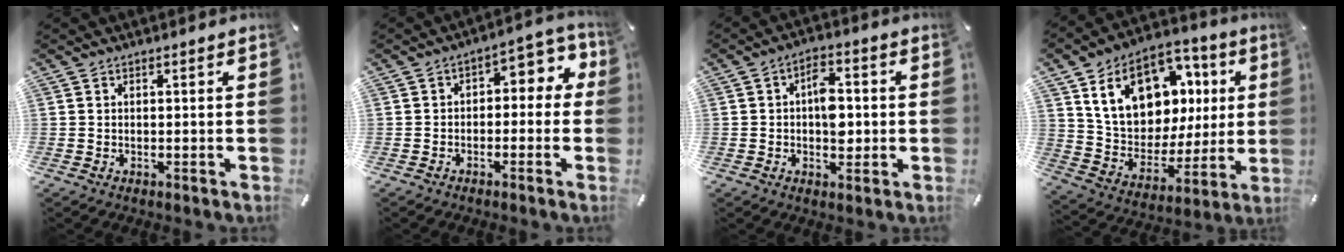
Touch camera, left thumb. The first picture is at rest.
{"total": 5.9, "force": [-0.4, 4.1, 4.2], "torque": [-0.055, 0.003, -0.015]}
{"total": 7.2, "force": [-0.1, 4.7, 5.5], "torque": [-0.061, -0.001, -0.008]}
{"total": 19.4, "force": [7.2, 14.2, 11.0], "torque": [-0.187, -0.027, 0.138]}